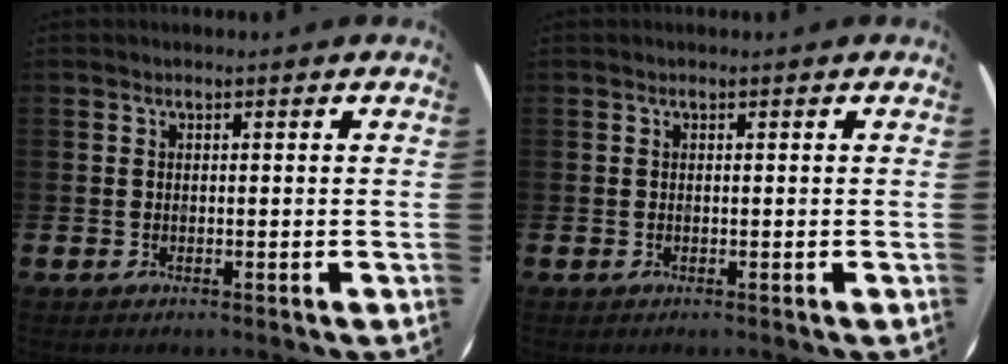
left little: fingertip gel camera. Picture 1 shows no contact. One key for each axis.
{"total": 0.0}